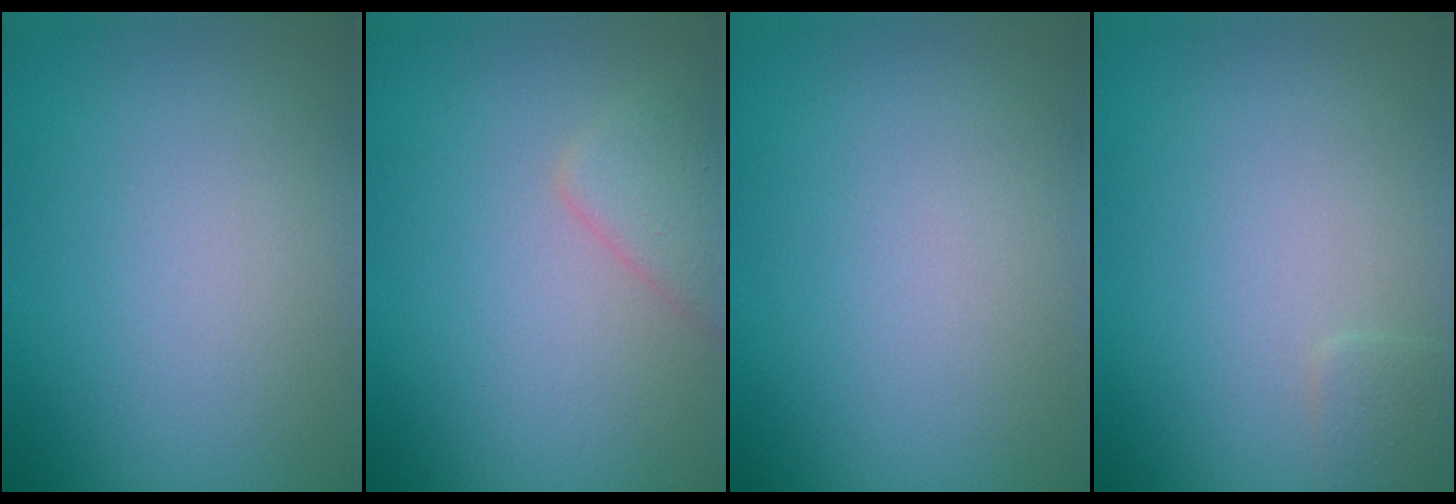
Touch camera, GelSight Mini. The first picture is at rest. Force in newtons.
{"total": 2.3, "press": 2.3, "slide": 0.1}
{"total": 0.0}
{"total": 0.9, "press": 0.9, "slide": 0.1}